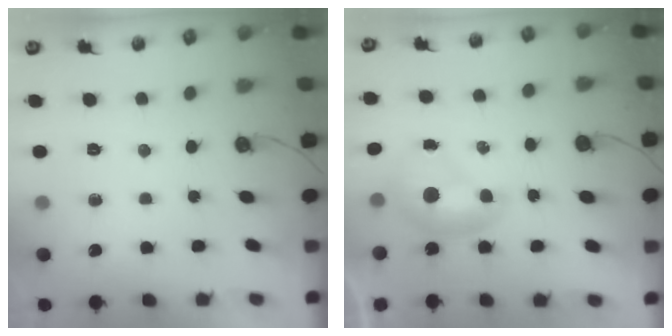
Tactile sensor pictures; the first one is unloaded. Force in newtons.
{"total": 0.0}